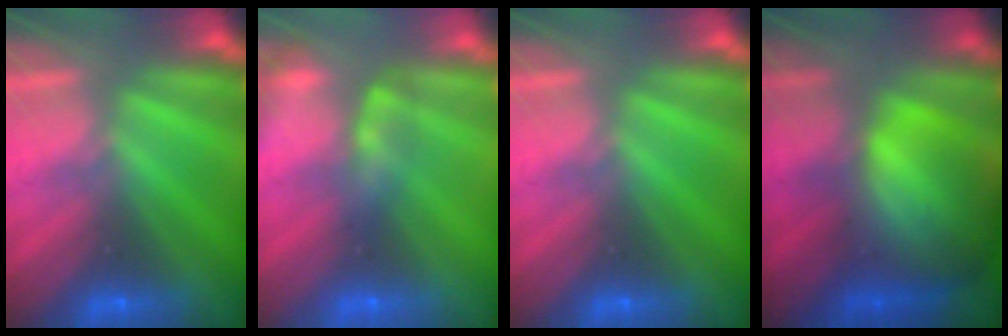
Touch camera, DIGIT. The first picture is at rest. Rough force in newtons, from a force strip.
{"total": 2.4}
{"total": 0.0}
{"total": 6.4}